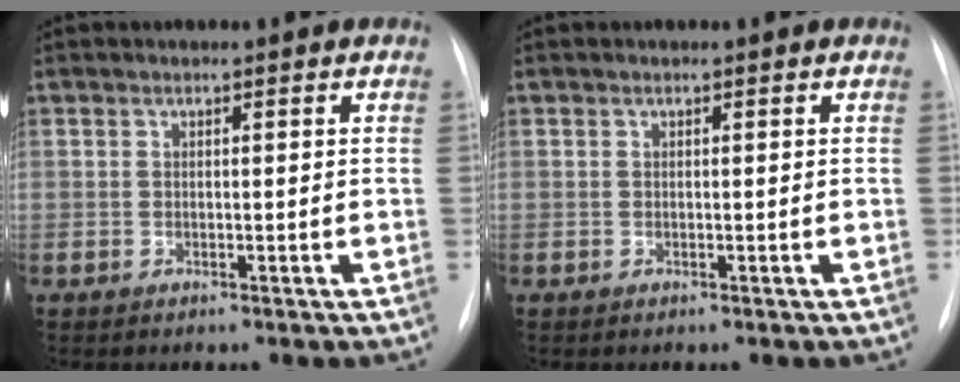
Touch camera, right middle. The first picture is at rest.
{"total": 0.0}